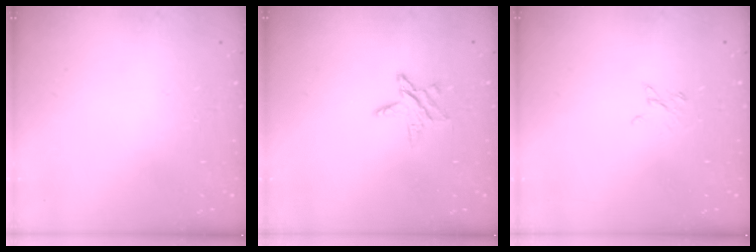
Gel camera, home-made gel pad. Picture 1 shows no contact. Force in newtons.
{"total": 4.8, "press": 4.8, "slide": 0.5}
{"total": 2.1, "press": 2.1, "slide": 0.3}